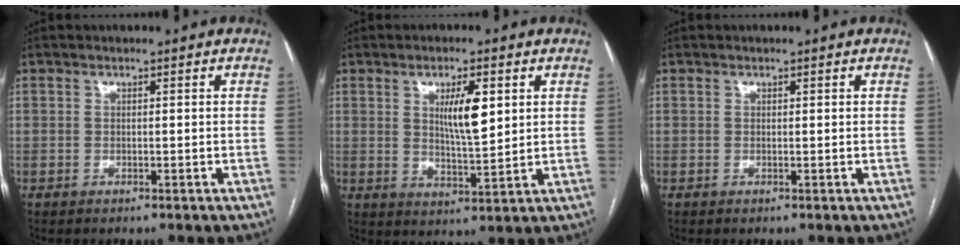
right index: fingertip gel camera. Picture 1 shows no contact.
{"total": 7.0, "force": [2.2, 1.6, 6.4], "torque": [-0.109, -0.004, 0.040]}
{"total": 0.0}